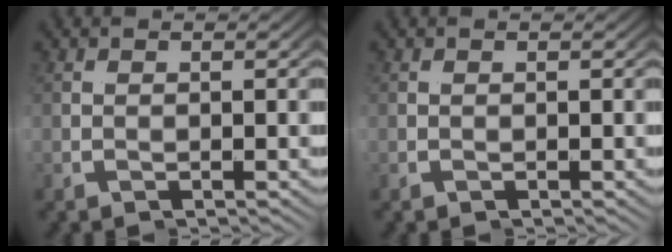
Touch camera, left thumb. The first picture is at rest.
{"total": 0.0}